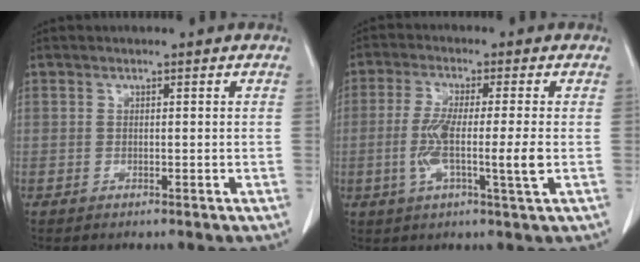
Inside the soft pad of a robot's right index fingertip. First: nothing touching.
{"total": 8.3, "force": [-1.3, 0.2, 8.2], "torque": [-0.155, -0.011, -0.027]}